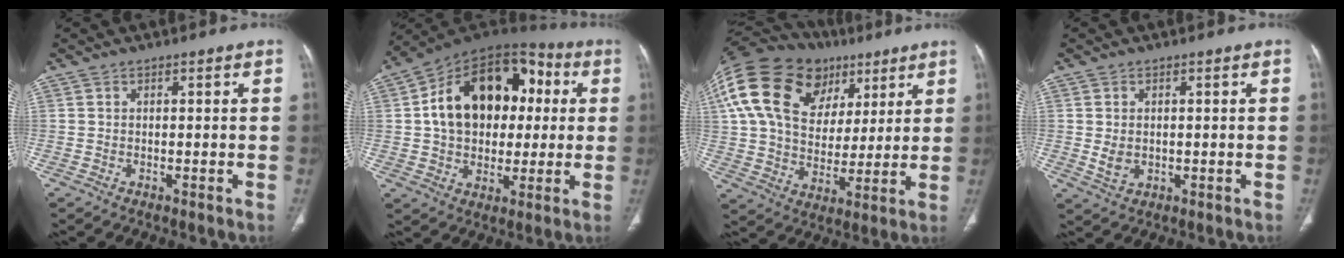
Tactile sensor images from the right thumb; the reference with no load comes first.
{"total": 22.5, "force": [2.9, 15.8, 15.8], "torque": [-0.223, 0.030, 0.046]}
{"total": 27.3, "force": [11.1, 18.6, 16.6], "torque": [-0.305, 0.038, 0.197]}
{"total": 3.3, "force": [0.1, 2.4, 2.3], "torque": [-0.041, -0.004, 0.009]}